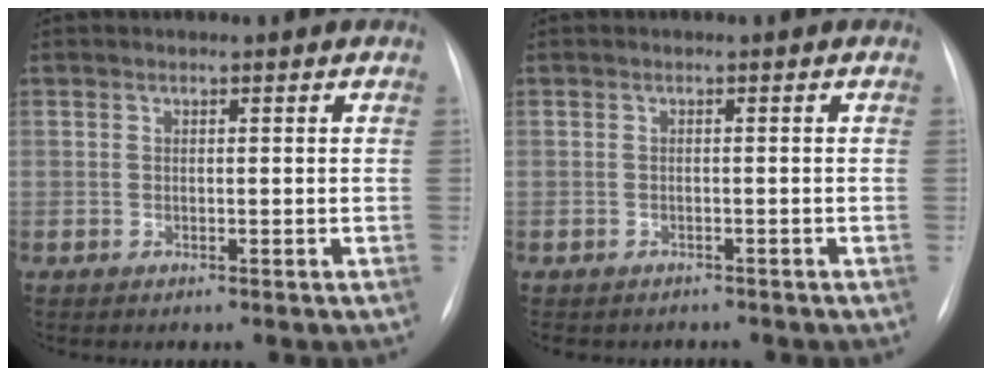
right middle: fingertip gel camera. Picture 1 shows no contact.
{"total": 4.1, "force": [-3.6, 1.7, 0.8], "torque": [-0.011, -0.001, -0.042]}